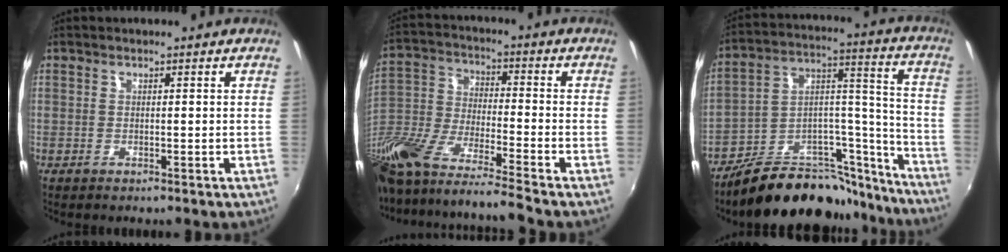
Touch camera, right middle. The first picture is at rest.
{"total": 21.0, "force": [-15.1, 3.4, 14.3], "torque": [-0.282, -0.051, -0.287]}
{"total": 23.1, "force": [-18.8, 9.6, 9.4], "torque": [-0.123, 0.076, -0.271]}